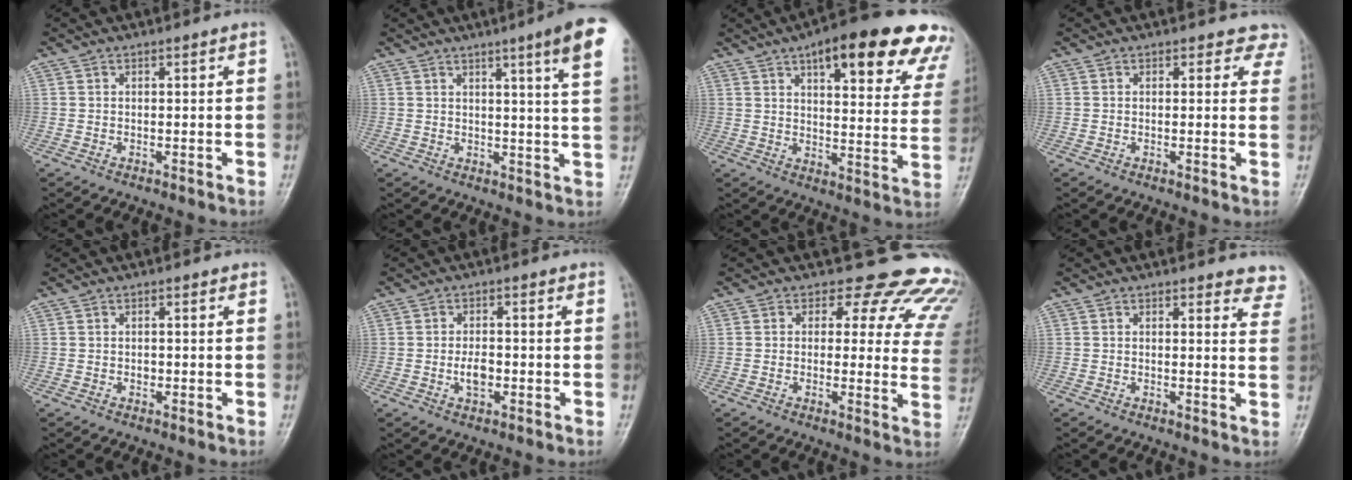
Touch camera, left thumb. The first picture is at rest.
{"total": 11.0, "force": [5.9, 0.2, 9.3], "torque": [-0.116, -0.024, 0.061]}
{"total": 24.4, "force": [15.1, 7.7, 17.6], "torque": [-0.185, -0.033, 0.185]}
{"total": 3.9, "force": [3.2, 2.2, 0.2], "torque": [0.038, -0.012, 0.008]}
{"total": 0.7, "force": [-0.2, 0.6, 0.3], "torque": [0.007, 0.003, -0.003]}
{"total": 3.6, "force": [-1.0, 2.1, 2.8], "torque": [-0.036, 0.003, -0.015]}
{"total": 17.2, "force": [13.4, 8.5, 6.7], "torque": [-0.019, -0.072, 0.120]}
{"total": 6.5, "force": [6.1, 2.2, 0.9], "torque": [0.037, -0.030, 0.037]}